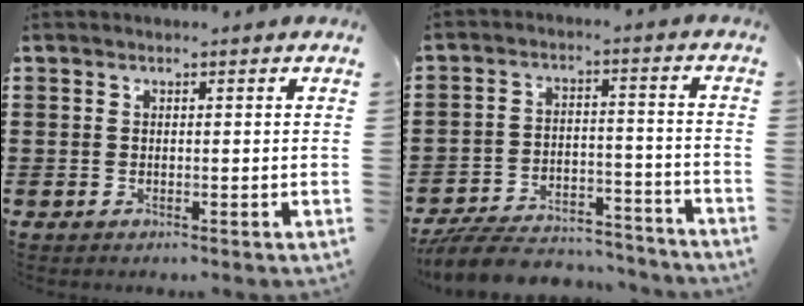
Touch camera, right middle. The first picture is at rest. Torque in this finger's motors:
{"motor_torque": [1.09, -0.17, 0.77, 0.21]}